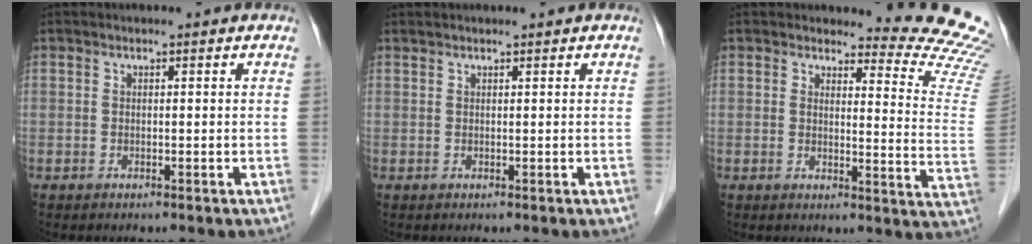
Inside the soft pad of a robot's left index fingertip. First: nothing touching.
{"total": 0.8, "force": [0.8, 0.0, 0.2], "torque": [-0.007, 0.014, 0.019]}
{"total": 12.8, "force": [12.8, -0.6, 0.2], "torque": [0.017, -0.150, 0.109]}